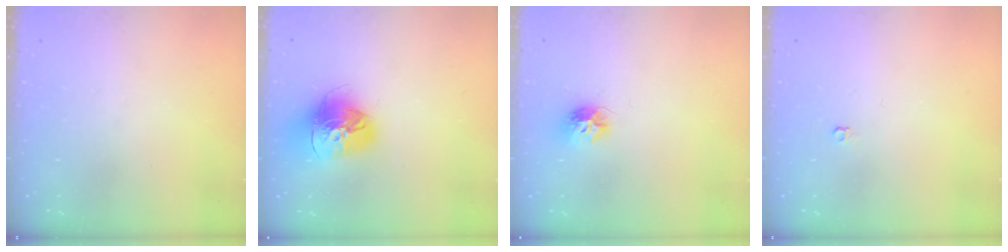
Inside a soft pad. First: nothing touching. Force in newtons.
{"total": 15.3, "press": 15.3, "slide": 1.5}
{"total": 8.0, "press": 8.0, "slide": 0.5}
{"total": 3.6, "press": 3.6, "slide": 0.6}